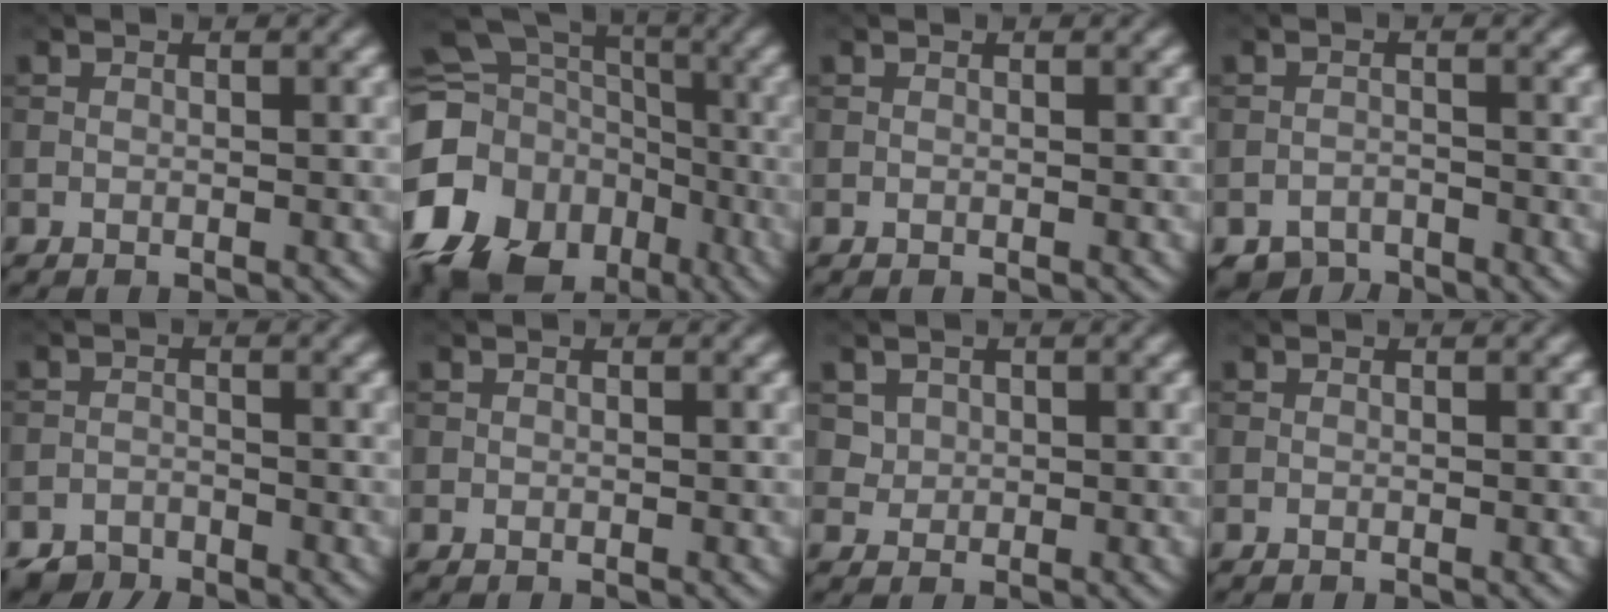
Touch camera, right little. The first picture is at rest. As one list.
[{"total": 22.7, "force": [-10.6, 18.0, 8.8], "torque": [-0.200, -0.047, -0.200]}, {"total": 0.0}, {"total": 2.6, "force": [-2.4, 0.9, 0.1], "torque": [0.004, -0.001, -0.047]}, {"total": 2.3, "force": [-2.1, 0.8, 0.1], "torque": [0.003, -0.001, -0.046]}, {"total": 0.0}, {"total": 1.9, "force": [1.0, 1.5, 0.5], "torque": [-0.015, -0.011, 0.037]}, {"total": 0.0}]